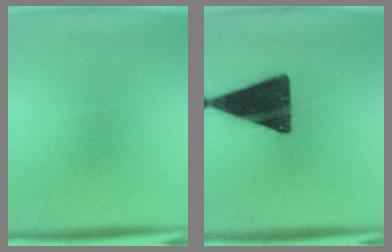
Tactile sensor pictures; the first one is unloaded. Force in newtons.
{"total": 16.9}